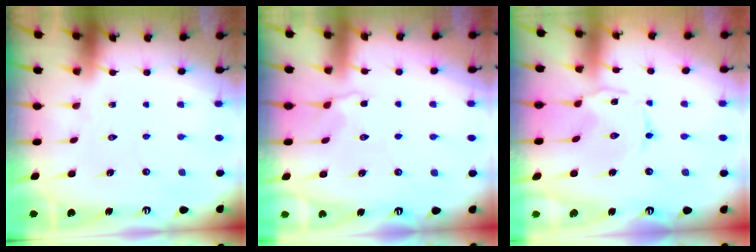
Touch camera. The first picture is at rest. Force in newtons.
{"total": 3.4, "press": 3.0, "slide": 1.6}
{"total": 0.9, "press": 0.8, "slide": 0.3}